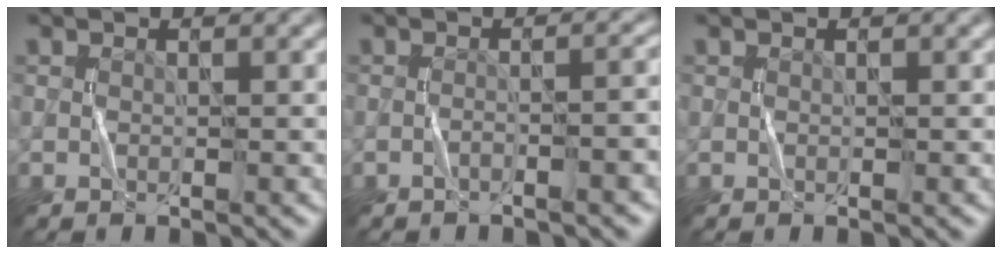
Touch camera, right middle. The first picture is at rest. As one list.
[{"total": 2.8, "force": [-1.7, 0.6, 2.2], "torque": [-0.021, 0.017, -0.030]}, {"total": 0.0}]